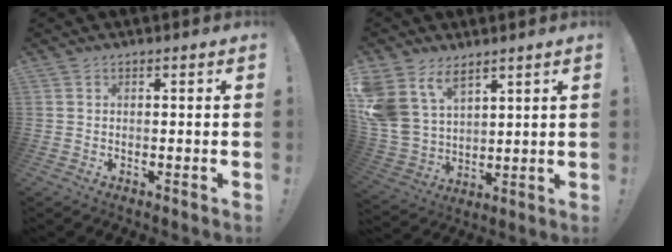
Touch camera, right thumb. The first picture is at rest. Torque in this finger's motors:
{"motor_torque": [0.36, 0.48, 0.96, 0.67, 0.17]}